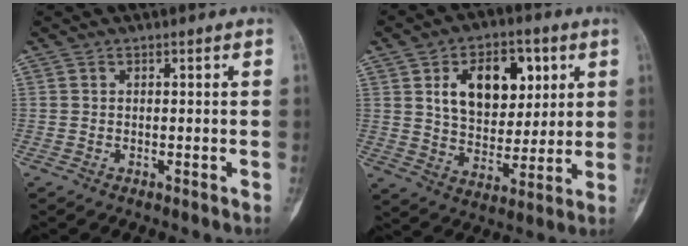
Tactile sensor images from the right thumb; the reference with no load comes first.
{"total": 15.6, "force": [5.2, 10.1, 10.7], "torque": [-0.119, -0.014, 0.093]}